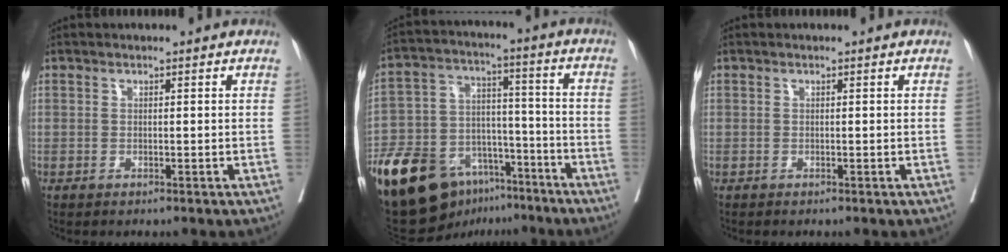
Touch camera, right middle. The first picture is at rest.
{"total": 19.9, "force": [-13.0, 10.7, 10.6], "torque": [-0.201, 0.026, -0.219]}
{"total": 0.0}